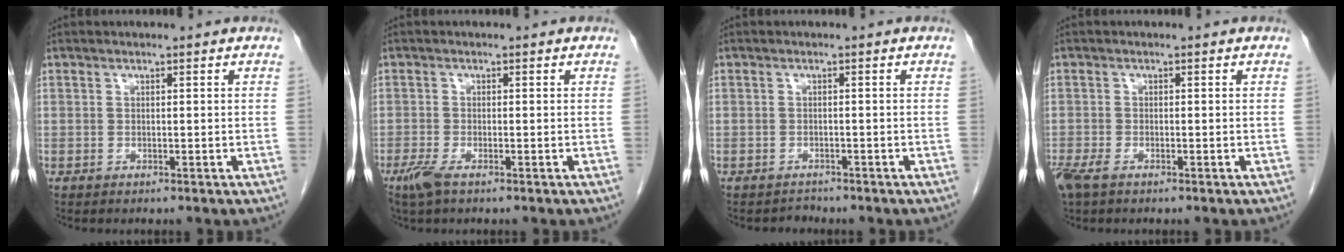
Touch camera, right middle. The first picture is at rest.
{"total": 2.7, "force": [-1.8, 0.6, 1.9], "torque": [-0.048, -0.007, -0.036]}
{"total": 1.2, "force": [-1.0, 0.3, -0.5], "torque": [0.005, -0.005, -0.017]}
{"total": 3.6, "force": [-2.4, 1.4, 2.3], "torque": [-0.056, -0.010, -0.043]}